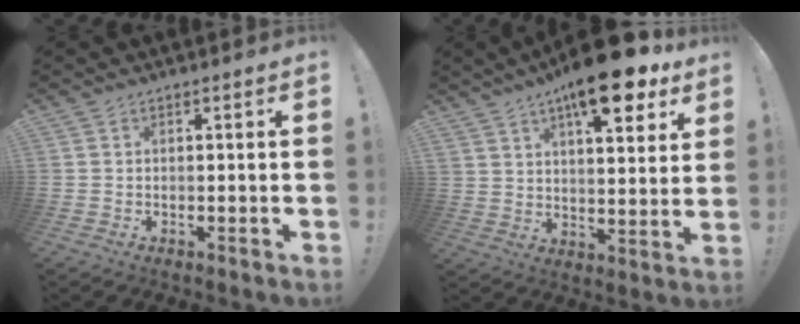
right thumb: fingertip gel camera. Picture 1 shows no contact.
{"total": 18.0, "force": [11.2, 7.0, 12.2], "torque": [-0.166, -0.071, 0.184]}